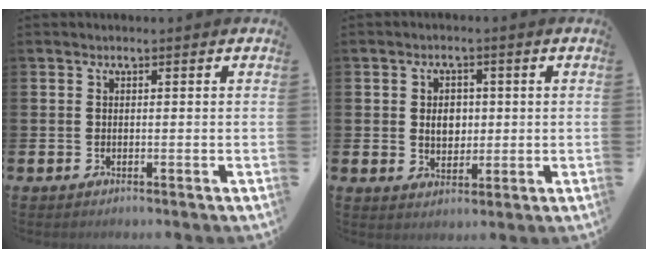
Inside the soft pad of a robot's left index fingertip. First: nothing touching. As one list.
[{"total": 3.5, "force": [0.5, 2.7, 2.1], "torque": [-0.027, 0.002, 0.001]}]